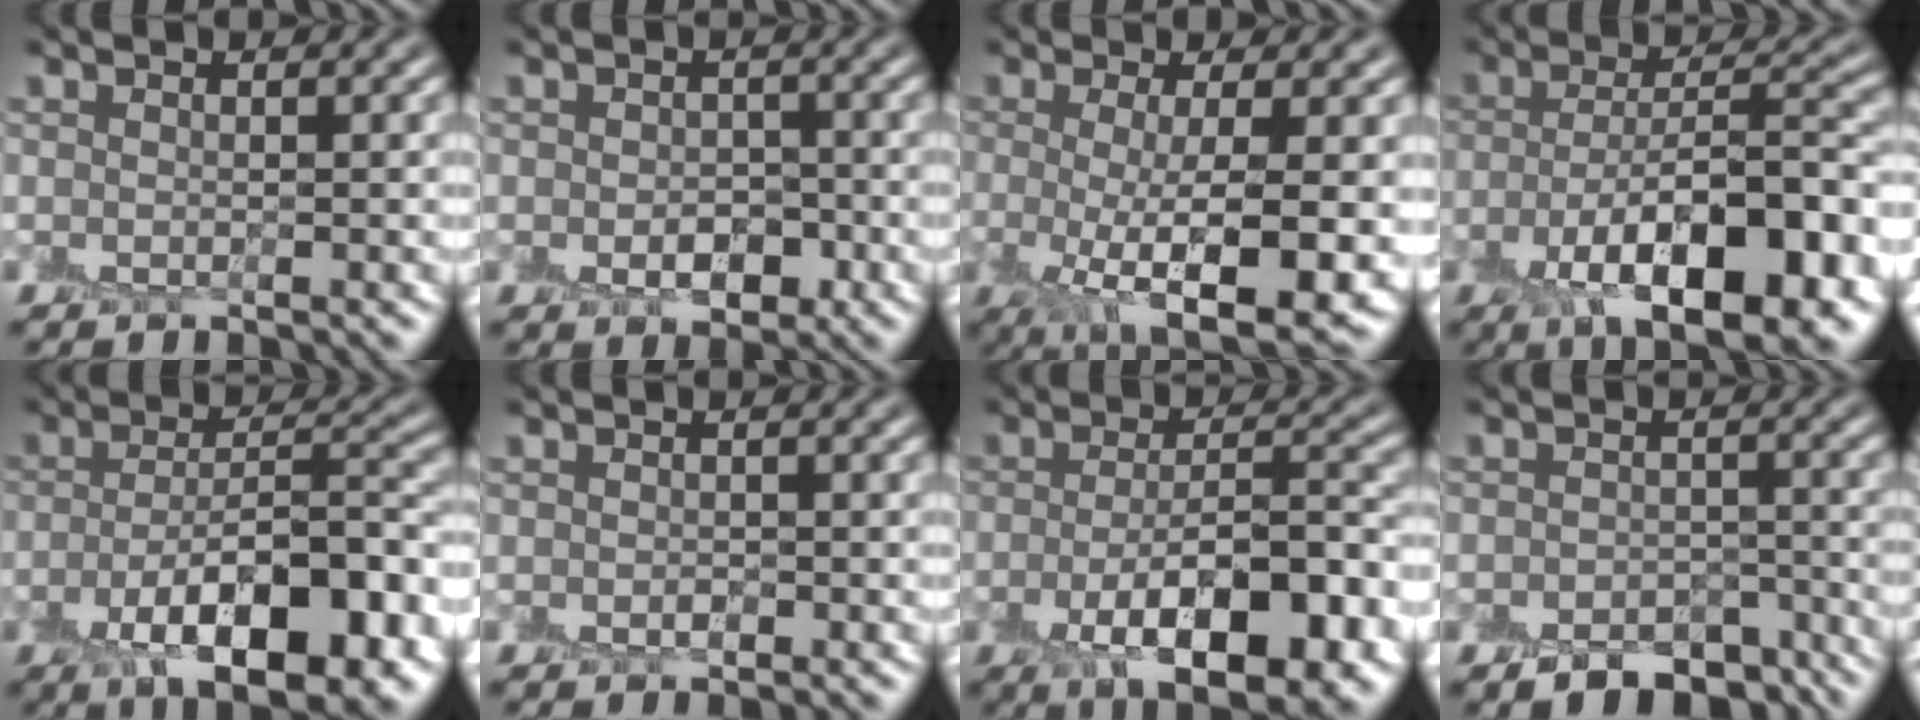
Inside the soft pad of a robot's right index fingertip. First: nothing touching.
{"total": 2.8, "force": [-0.8, 2.0, 1.9], "torque": [-0.026, -0.011, -0.013]}
{"total": 8.7, "force": [-1.7, 2.3, 8.2], "torque": [-0.126, -0.022, -0.023]}
{"total": 12.1, "force": [-5.4, 4.6, 9.8], "torque": [-0.157, -0.008, -0.083]}
{"total": 10.9, "force": [-4.8, 4.2, 8.8], "torque": [-0.137, -0.003, -0.075]}
{"total": 0.7, "force": [-0.3, 0.5, 0.4], "torque": [-0.006, -0.006, -0.006]}
{"total": 9.6, "force": [-4.0, 3.5, 8.0], "torque": [-0.128, -0.003, -0.062]}
{"total": 5.3, "force": [-4.1, 2.7, 2.1], "torque": [-0.021, -0.019, -0.058]}